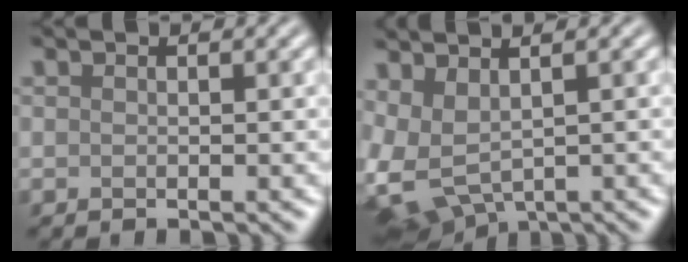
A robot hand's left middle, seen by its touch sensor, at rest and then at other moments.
{"total": 6.9, "force": [0.8, 4.0, 5.6], "torque": [-0.131, -0.011, 0.040]}